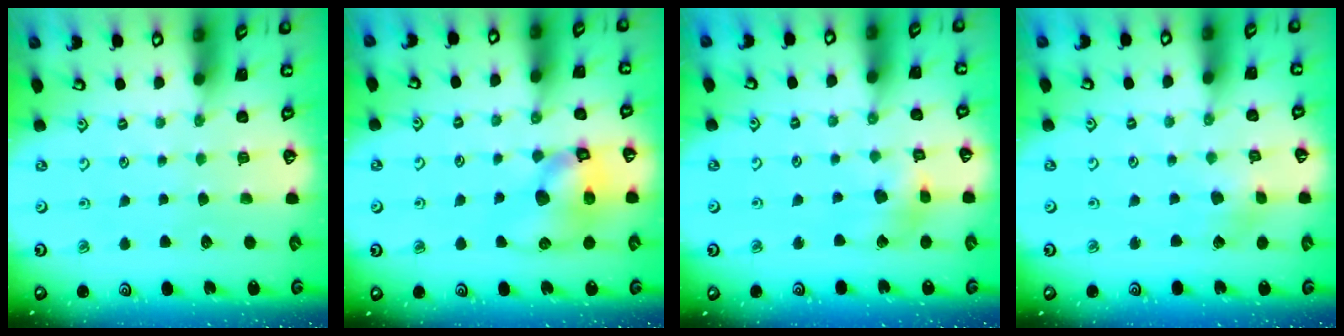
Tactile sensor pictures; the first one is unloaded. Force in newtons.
{"total": 11.8, "press": 11.6, "slide": 1.8}
{"total": 8.3, "press": 8.2, "slide": 1.0}
{"total": 2.7, "press": 2.7, "slide": 0.1}